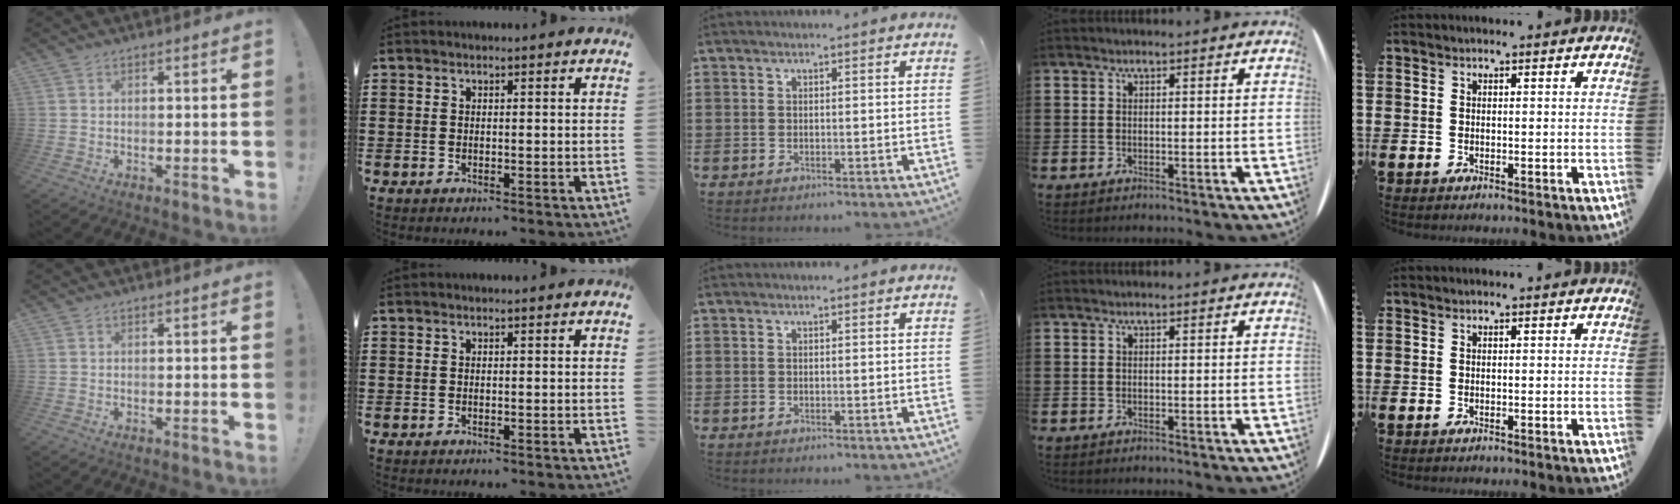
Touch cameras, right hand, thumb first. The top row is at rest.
{}